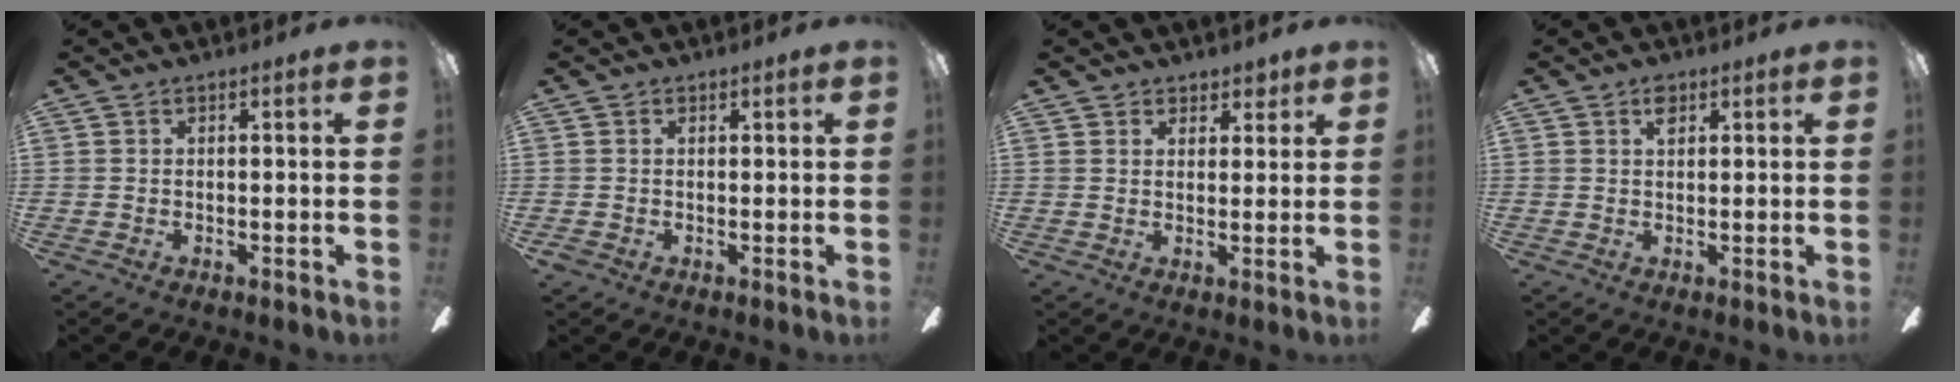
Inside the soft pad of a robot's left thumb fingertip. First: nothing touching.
{"total": 1.2, "force": [0.2, 1.1, 0.2], "torque": [-0.004, 0.003, 0.002]}
{"total": 3.4, "force": [2.6, 2.2, 0.3], "torque": [0.010, -0.010, 0.045]}
{"total": 2.5, "force": [1.4, 1.3, 1.6], "torque": [-0.017, -0.003, 0.022]}